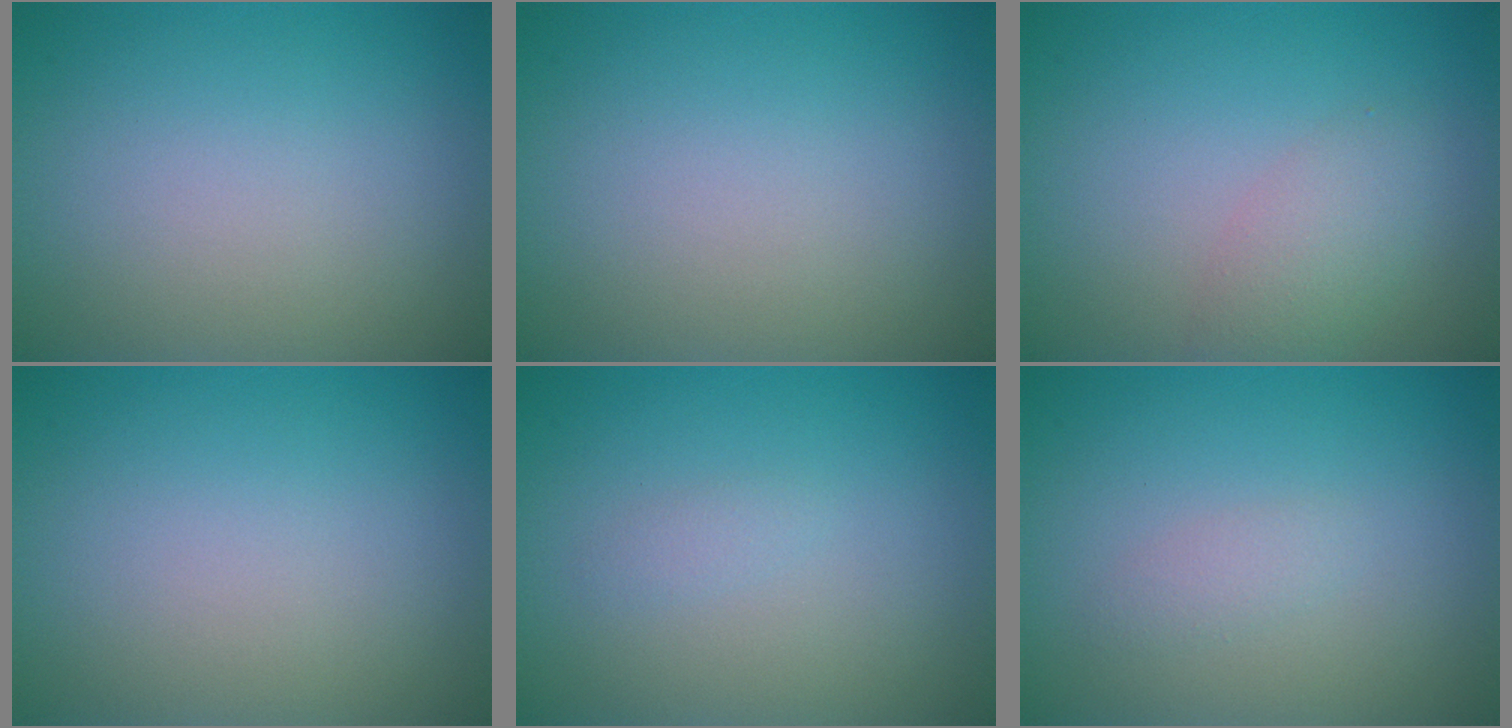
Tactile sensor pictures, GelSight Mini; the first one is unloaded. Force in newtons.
{"total": 0.0}
{"total": 2.4, "press": 2.4, "slide": 0.1}
{"total": 0.0}
{"total": 0.6, "press": 0.6, "slide": 0.0}
{"total": 1.0, "press": 1.0, "slide": 0.1}